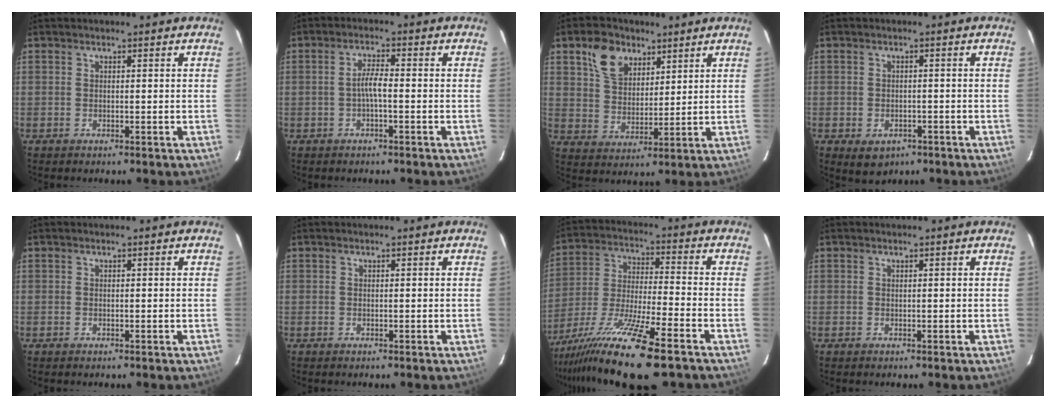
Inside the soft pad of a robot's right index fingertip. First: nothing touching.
{"total": 2.8, "force": [-0.9, 0.4, 2.6], "torque": [-0.052, 0.005, -0.015]}
{"total": 9.2, "force": [5.2, 6.0, 4.6], "torque": [-0.090, 0.023, 0.099]}
{"total": 5.0, "force": [-2.6, 3.6, 2.3], "torque": [-0.045, -0.006, -0.025]}
{"total": 0.0}
{"total": 0.0}
{"total": 18.3, "force": [-13.6, 1.2, 12.3], "torque": [-0.250, -0.045, -0.243]}
{"total": 0.0}